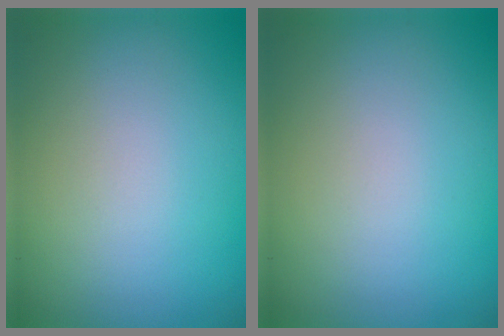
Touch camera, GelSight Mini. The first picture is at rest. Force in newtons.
{"total": 0.0}